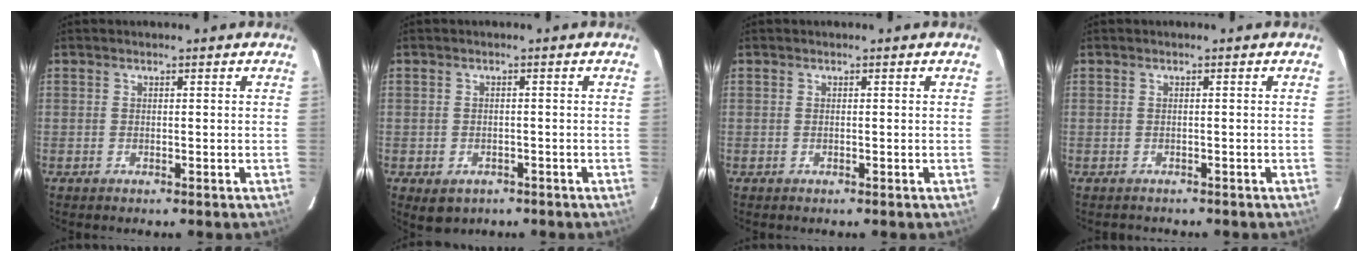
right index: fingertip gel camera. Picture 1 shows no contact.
{"total": 4.0, "force": [-2.0, 3.0, 1.6], "torque": [-0.034, -0.004, -0.020]}
{"total": 0.0}
{"total": 1.1, "force": [-1.0, 0.4, -0.1], "torque": [-0.002, 0.006, -0.011]}